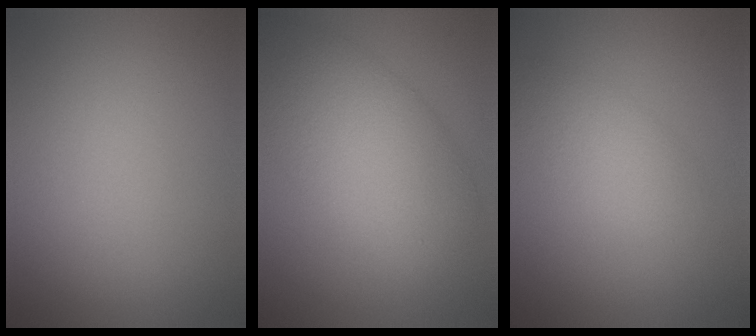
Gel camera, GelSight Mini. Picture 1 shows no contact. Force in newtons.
{"total": 8.2, "press": 8.2, "slide": 0.3}
{"total": 3.0, "press": 3.0, "slide": 0.0}